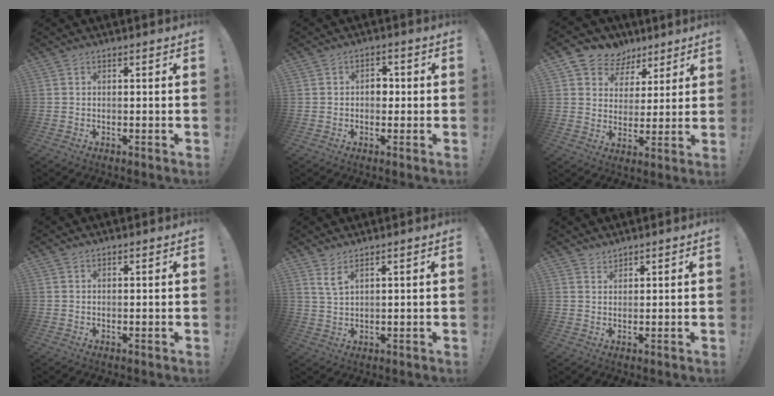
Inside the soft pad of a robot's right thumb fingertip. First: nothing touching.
{"total": 4.2, "force": [-0.4, 3.1, 2.7], "torque": [-0.045, 0.010, -0.011]}
{"total": 7.7, "force": [4.4, 6.3, 0.8], "torque": [-0.009, -0.037, 0.089]}
{"total": 0.7, "force": [0.6, 0.2, 0.2], "torque": [-0.001, 0.000, 0.010]}
{"total": 3.9, "force": [2.8, 1.1, 2.6], "torque": [-0.039, -0.020, 0.048]}
{"total": 2.1, "force": [2.0, 0.7, 0.1], "torque": [0.012, -0.017, 0.035]}